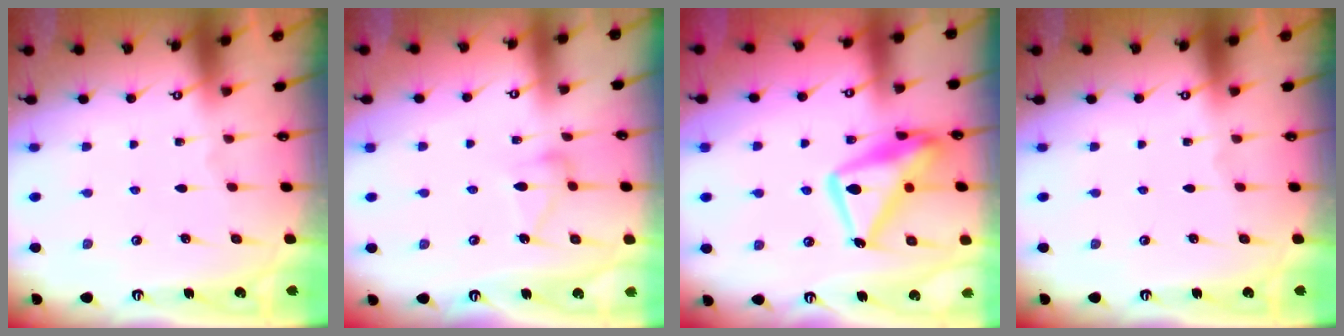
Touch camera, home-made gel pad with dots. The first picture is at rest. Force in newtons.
{"total": 9.5, "press": 9.5, "slide": 0.4}
{"total": 18.5, "press": 18.4, "slide": 1.7}
{"total": 0.0}